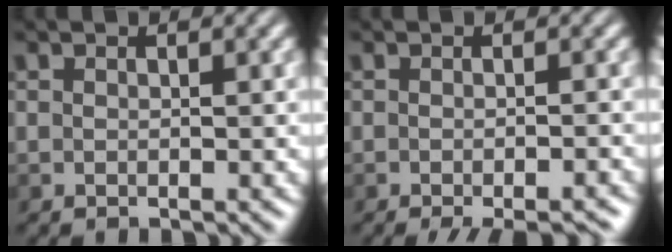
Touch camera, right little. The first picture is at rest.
{"total": 4.5, "force": [-3.0, 1.1, 3.2], "torque": [-0.036, -0.006, -0.036]}